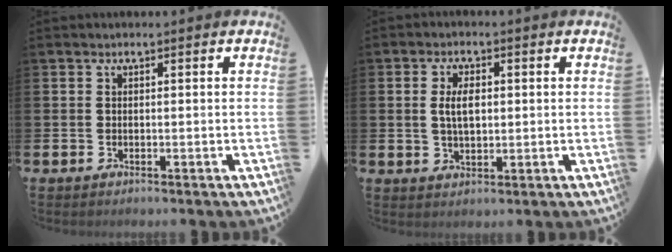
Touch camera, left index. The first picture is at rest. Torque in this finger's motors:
{"motor_torque": [0.29, -0.05, 0.30, 0.03]}